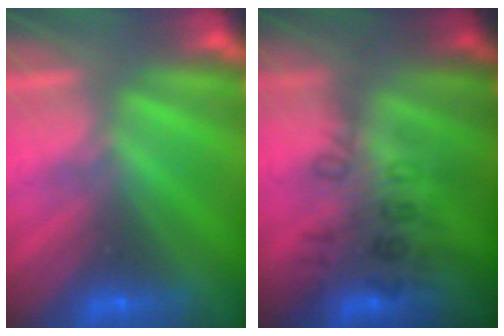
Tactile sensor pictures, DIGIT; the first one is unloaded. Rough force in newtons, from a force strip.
{"total": 2.8}